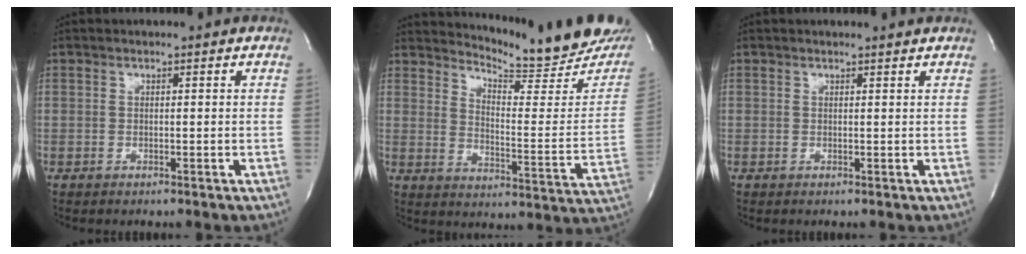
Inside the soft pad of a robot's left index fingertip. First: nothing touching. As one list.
[{"total": 17.7, "force": [17.1, 0.7, 4.6], "torque": [-0.072, -0.114, 0.211]}, {"total": 1.3, "force": [1.3, -0.2, 0.1], "torque": [-0.011, -0.005, 0.014]}]